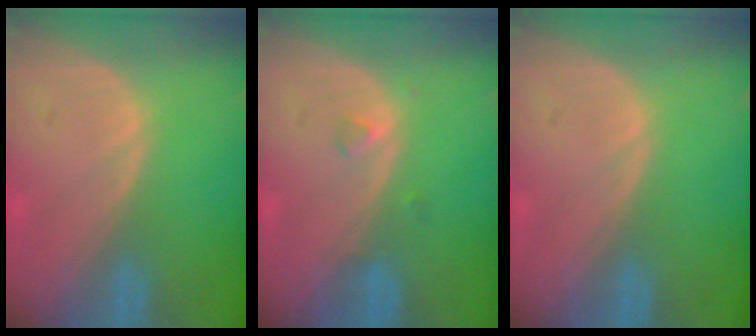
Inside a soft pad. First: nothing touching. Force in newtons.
{"total": 1.2, "press": 1.2, "slide": 0.1}
{"total": 0.0}